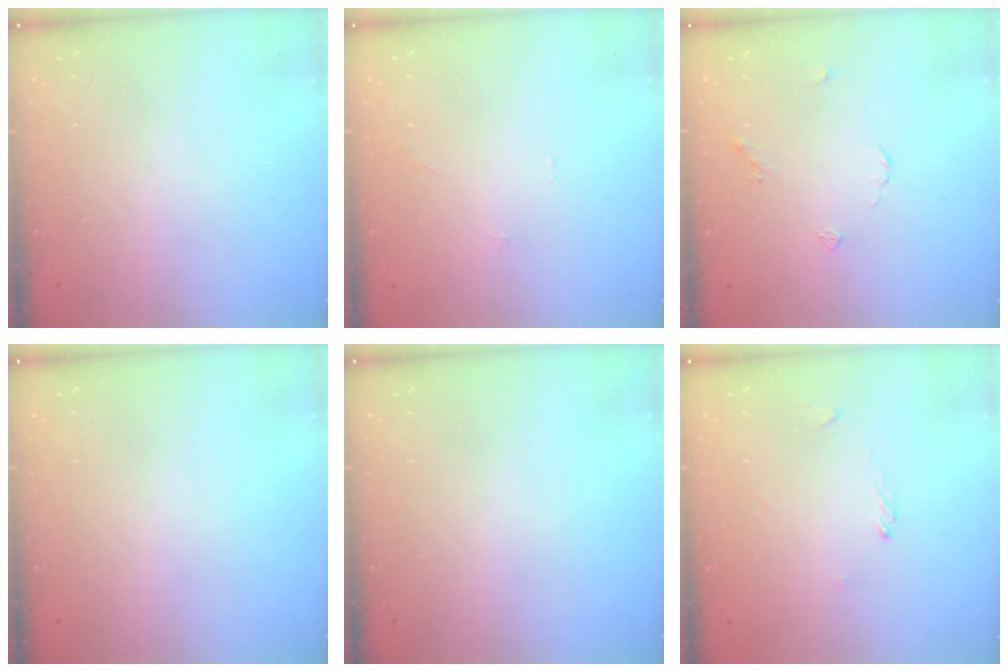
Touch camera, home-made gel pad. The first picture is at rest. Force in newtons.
{"total": 0.0}
{"total": 3.6, "press": 3.6, "slide": 0.7}
{"total": 0.0}
{"total": 0.0}
{"total": 1.4, "press": 1.3, "slide": 0.2}